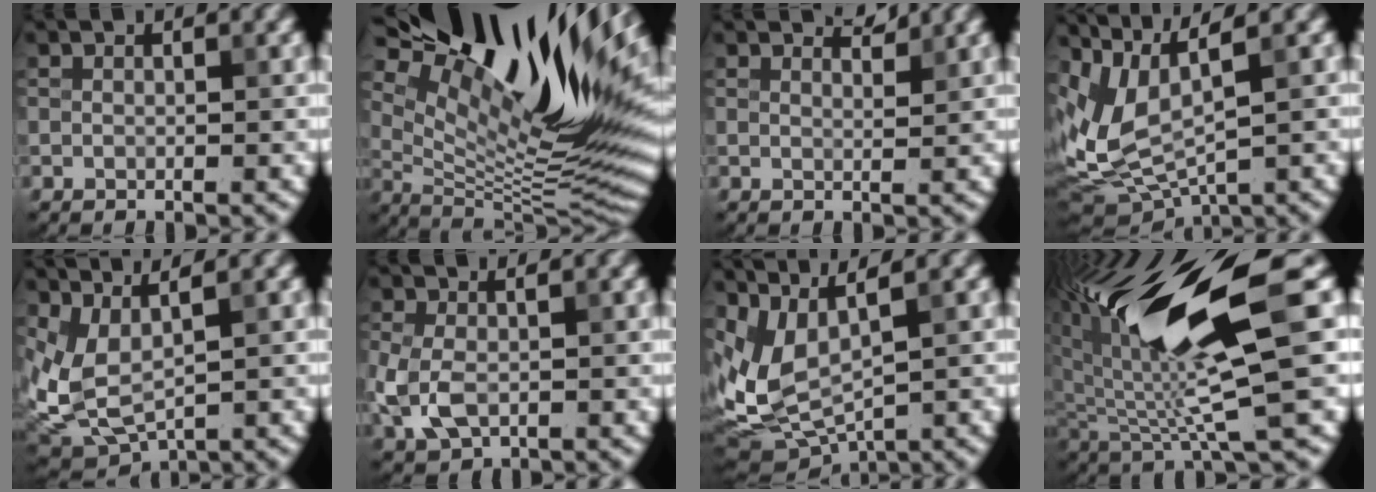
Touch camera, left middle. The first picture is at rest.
{"total": 17.7, "force": [9.6, 5.8, 13.6], "torque": [-0.234, 0.021, 0.168]}
{"total": 1.5, "force": [1.5, 0.1, 0.3], "torque": [-0.002, 0.001, 0.021]}
{"total": 6.6, "force": [2.1, 2.4, 5.8], "torque": [-0.133, -0.001, 0.050]}
{"total": 4.3, "force": [1.7, 1.8, 3.5], "torque": [-0.090, -0.012, 0.047]}
{"total": 4.6, "force": [-1.0, 2.9, 3.4], "torque": [-0.092, -0.007, -0.019]}
{"total": 5.8, "force": [1.8, 2.5, 4.9], "torque": [-0.119, -0.007, 0.050]}
{"total": 14.3, "force": [4.5, 3.5, 13.1], "torque": [-0.249, -0.003, 0.086]}